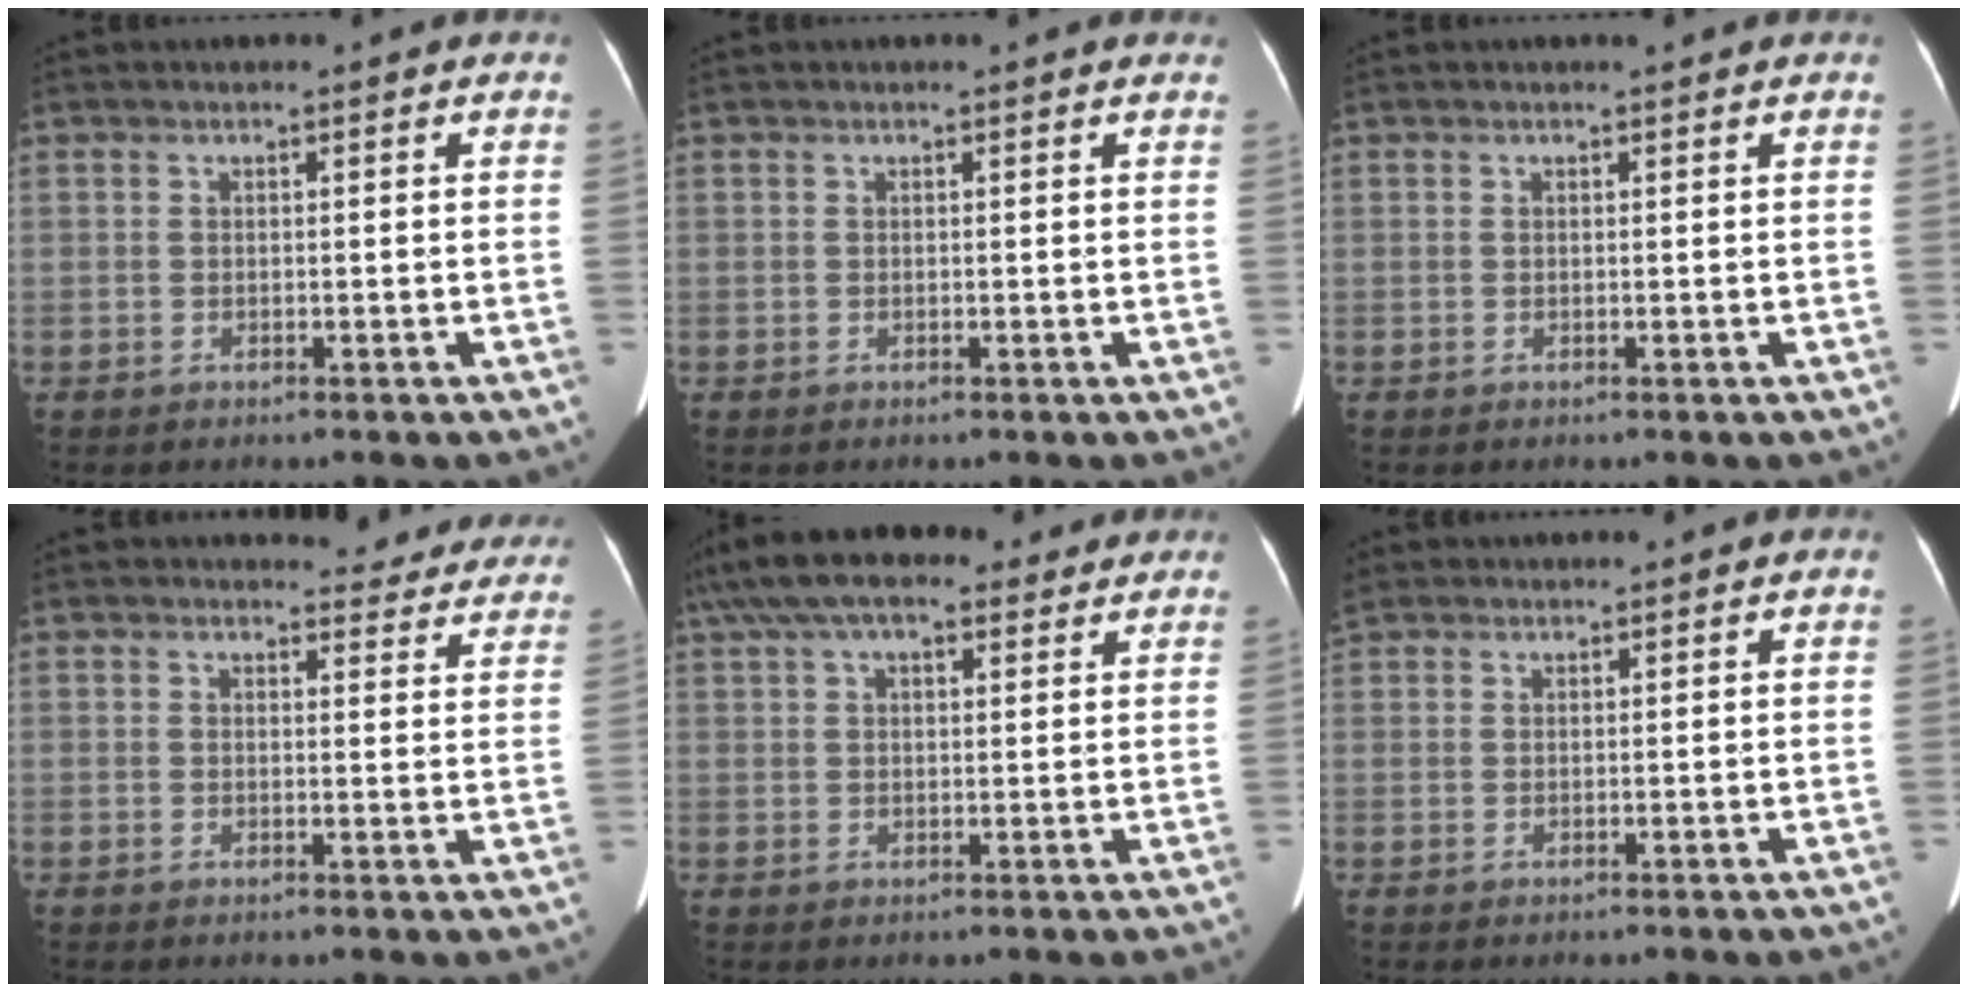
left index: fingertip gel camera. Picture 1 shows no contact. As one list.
[{"total": 1.7, "force": [1.6, 0.4, 0.5], "torque": [-0.011, 0.003, 0.004]}, {"total": 1.1, "force": [0.9, 0.0, 0.6], "torque": [-0.004, 0.004, 0.013]}, {"total": 9.1, "force": [8.7, 2.4, 0.7], "torque": [0.029, -0.017, 0.074]}, {"total": 12.8, "force": [9.2, 4.8, 7.5], "torque": [-0.143, 0.069, 0.154]}, {"total": 3.2, "force": [2.5, 1.8, 0.8], "torque": [-0.027, 0.021, 0.052]}]